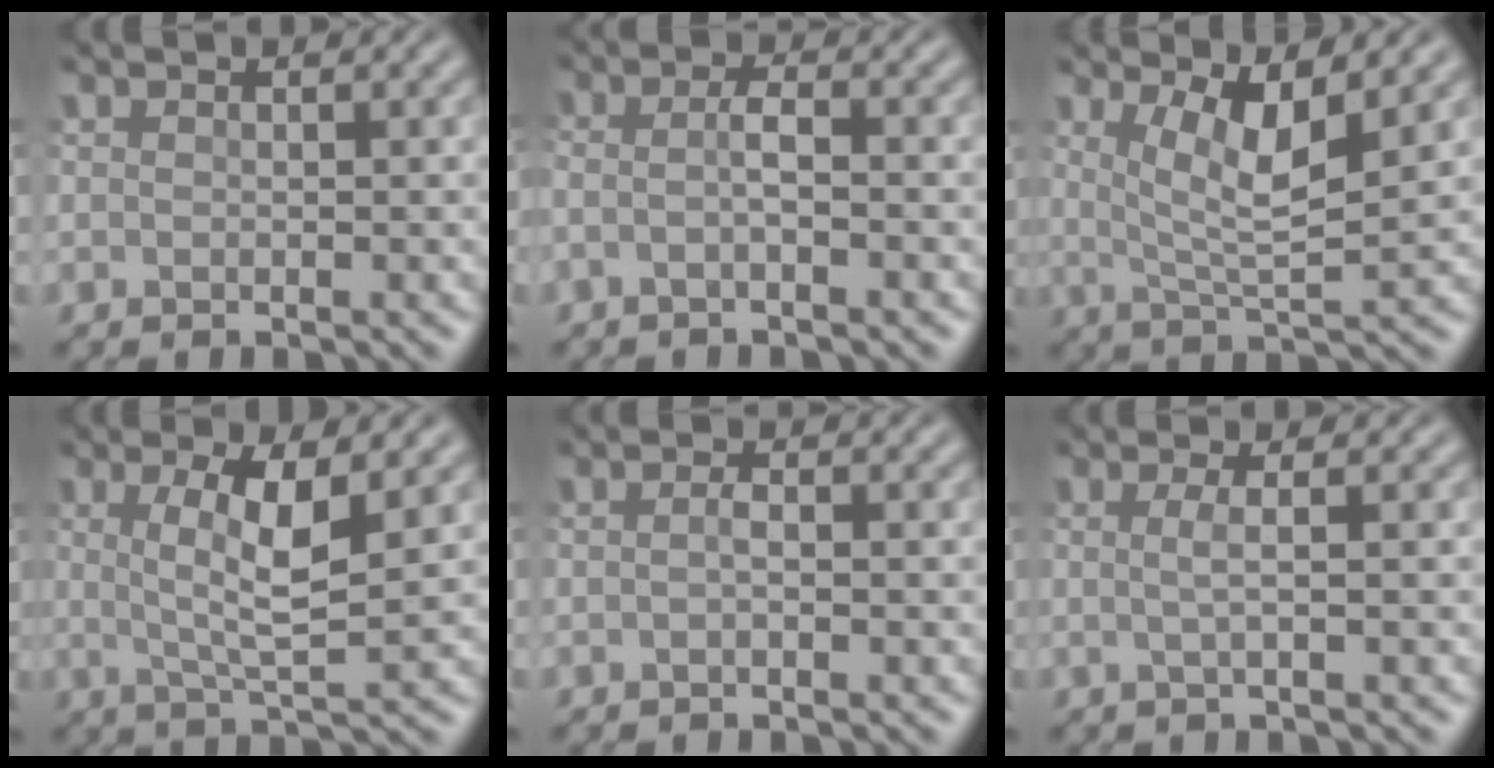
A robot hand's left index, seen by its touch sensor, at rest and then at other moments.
{"total": 1.9, "force": [-0.8, 0.3, 1.7], "torque": [-0.036, 0.000, -0.022]}
{"total": 5.1, "force": [1.5, 1.2, 4.7], "torque": [-0.086, -0.010, 0.030]}
{"total": 5.1, "force": [0.9, 1.2, 4.8], "torque": [-0.095, -0.006, 0.017]}
{"total": 0.9, "force": [-0.5, 0.2, 0.8], "torque": [-0.019, 0.000, -0.012]}
{"total": 1.9, "force": [-0.2, 0.5, 1.8], "torque": [-0.035, 0.001, -0.012]}